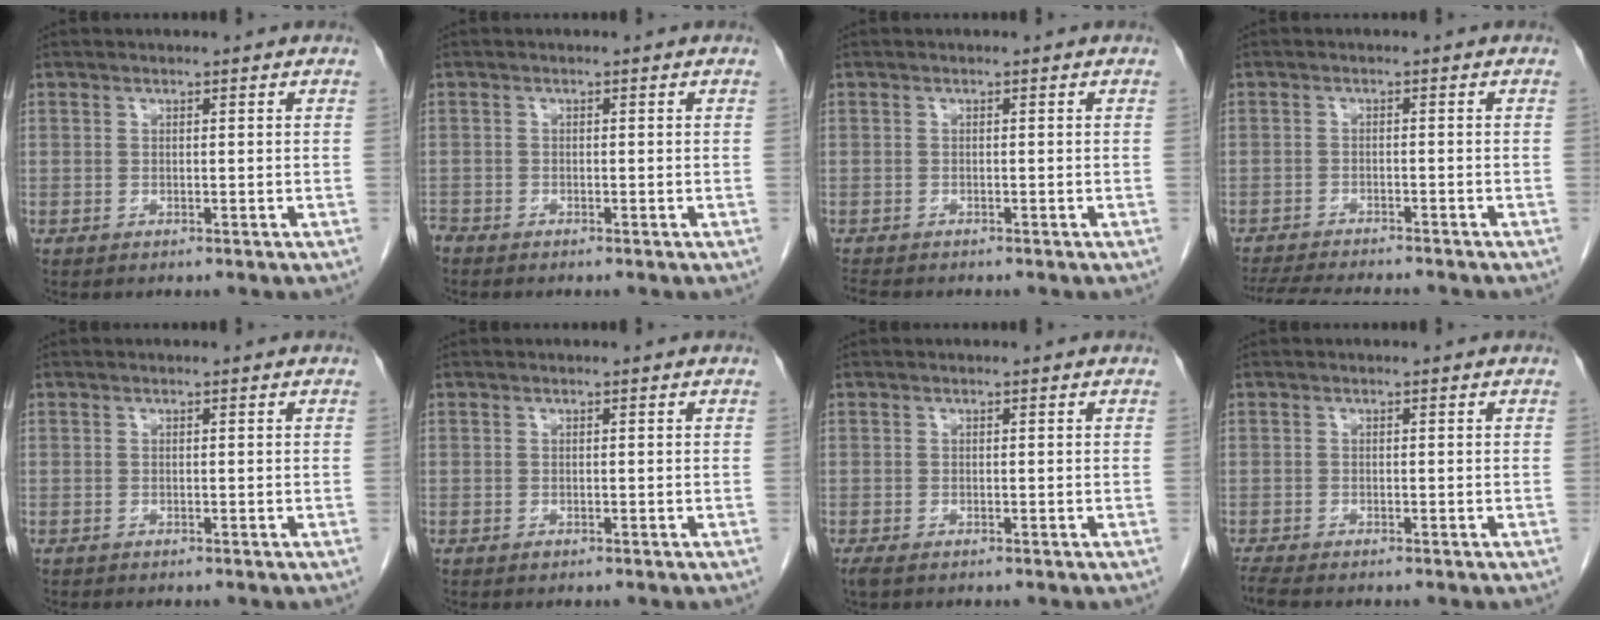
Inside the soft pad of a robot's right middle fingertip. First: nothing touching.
{"total": 1.1, "force": [-1.1, 0.1, 0.0], "torque": [-0.003, -0.004, -0.021]}
{"total": 2.3, "force": [-2.1, 0.4, 0.8], "torque": [-0.018, -0.008, -0.033]}
{"total": 11.3, "force": [-10.3, 1.3, 4.6], "torque": [-0.070, -0.014, -0.148]}
{"total": 0.0}
{"total": 0.0}
{"total": 1.6, "force": [-1.1, 0.6, 1.0], "torque": [-0.020, -0.006, -0.017]}
{"total": 1.9, "force": [-1.8, -0.2, 0.8], "torque": [-0.021, -0.009, -0.036]}